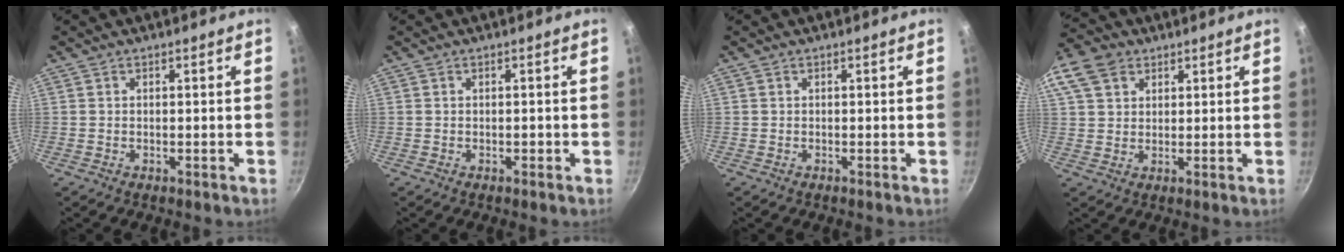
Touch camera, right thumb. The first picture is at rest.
{"total": 0.6, "force": [-0.3, 0.3, 0.4], "torque": [-0.002, 0.001, -0.004]}
{"total": 0.0}
{"total": 12.2, "force": [5.9, 8.9, 5.9], "torque": [-0.122, 0.014, 0.105]}